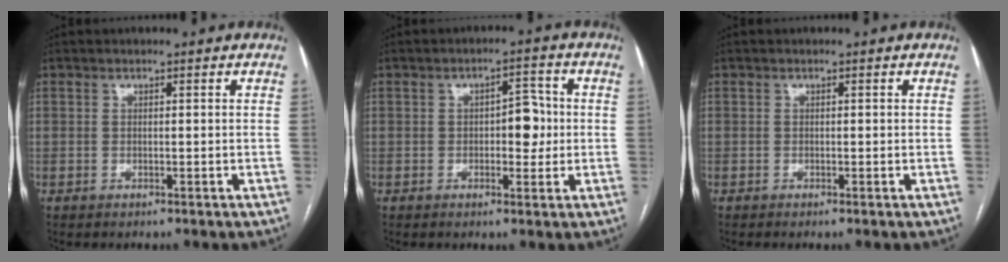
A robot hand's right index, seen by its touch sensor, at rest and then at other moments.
{"total": 4.4, "force": [-0.1, 2.2, 3.8], "torque": [-0.047, 0.009, 0.000]}
{"total": 0.0}